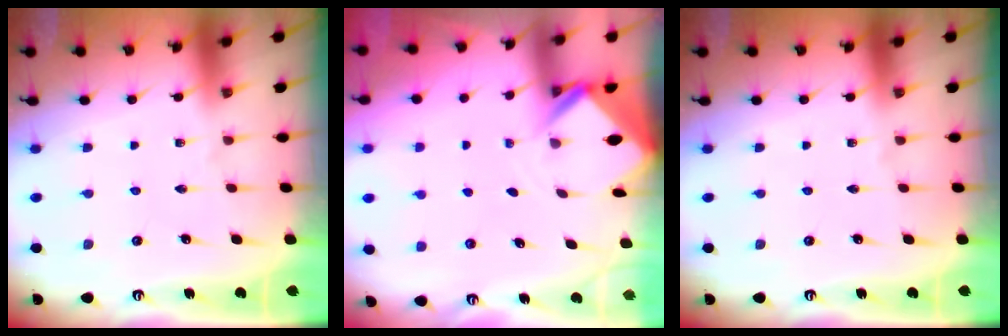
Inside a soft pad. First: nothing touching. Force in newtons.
{"total": 2.8, "press": 2.8, "slide": 0.2}
{"total": 0.0}